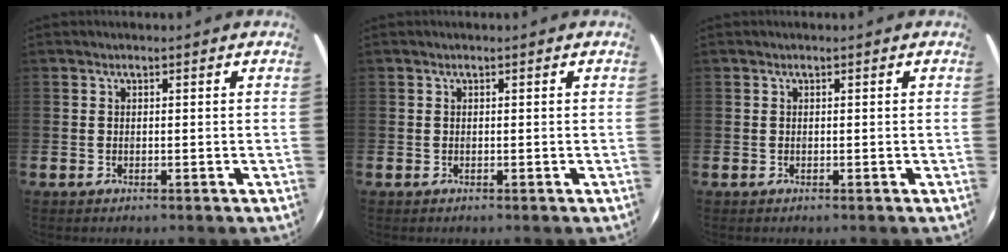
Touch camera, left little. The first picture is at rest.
{"total": 0.0}
{"total": 0.0}